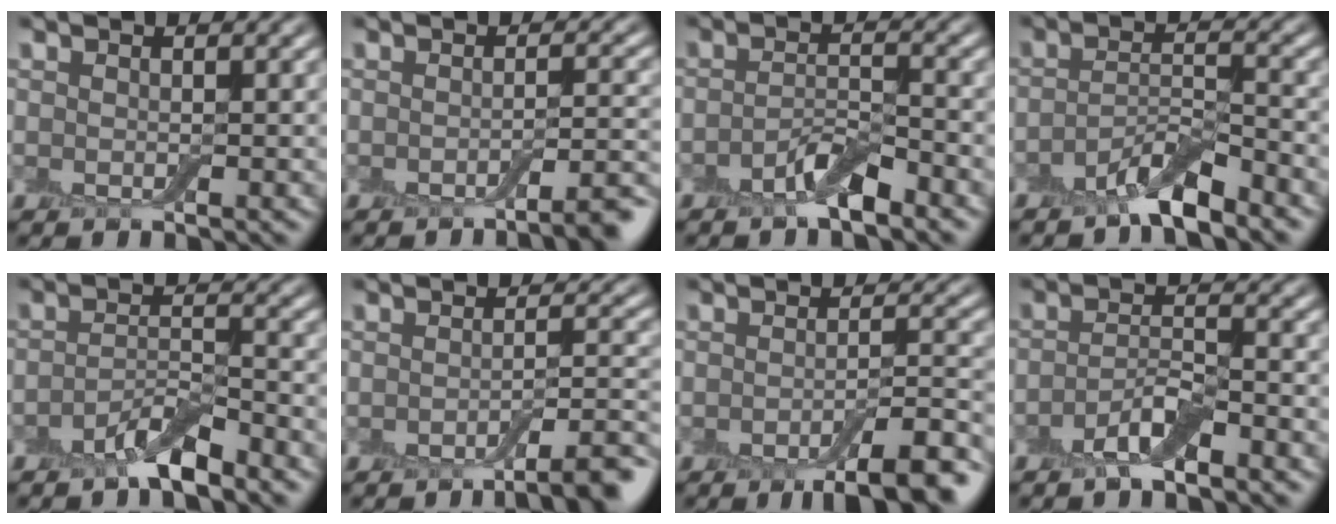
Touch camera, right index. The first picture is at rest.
{"total": 3.5, "force": [-2.2, 0.7, 2.7], "torque": [-0.029, 0.005, -0.039]}
{"total": 3.1, "force": [-2.1, 0.9, 2.2], "torque": [-0.040, 0.007, -0.042]}
{"total": 4.0, "force": [-3.0, 0.9, 2.4], "torque": [-0.045, 0.005, -0.063]}
{"total": 3.5, "force": [-2.7, 0.8, 2.2], "torque": [-0.041, 0.005, -0.056]}
{"total": 4.8, "force": [-3.0, 1.0, 3.6], "torque": [-0.042, 0.006, -0.047]}
{"total": 6.9, "force": [-4.1, 1.6, 5.3], "torque": [-0.071, 0.001, -0.062]}
{"total": 3.1, "force": [-2.1, 0.8, 2.2], "torque": [-0.044, 0.005, -0.045]}